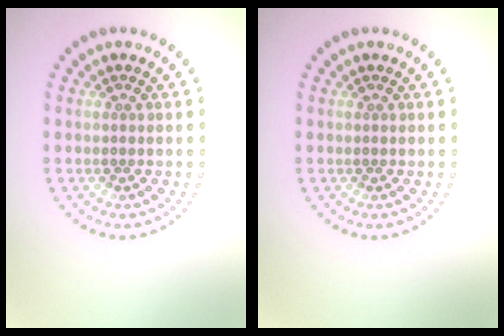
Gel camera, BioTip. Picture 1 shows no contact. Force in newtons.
{"total": 0.0}